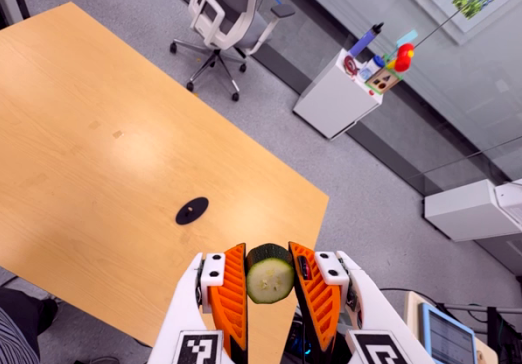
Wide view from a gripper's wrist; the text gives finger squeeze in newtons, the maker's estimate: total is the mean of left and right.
{"total": 8.6, "left": 7.8, "right": 9.4}